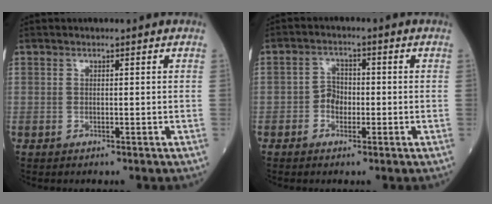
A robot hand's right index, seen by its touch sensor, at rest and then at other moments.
{"total": 2.7, "force": [-0.9, 1.9, 1.7], "torque": [-0.026, 0.007, -0.020]}